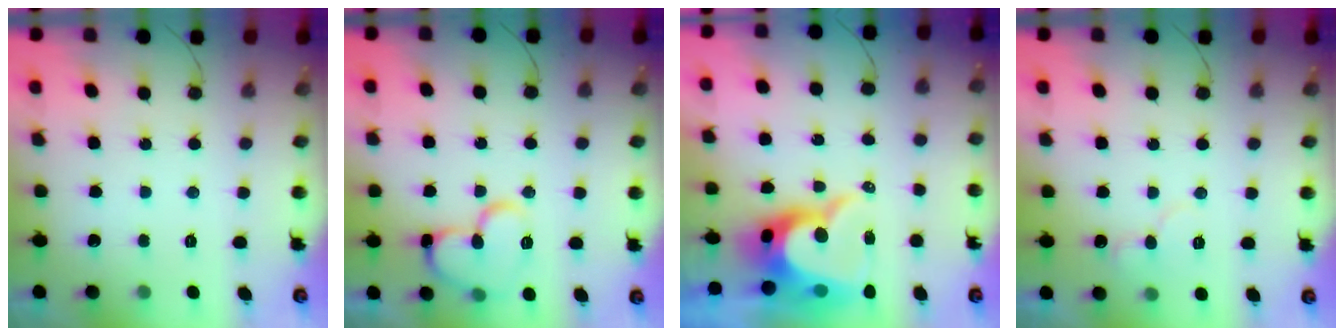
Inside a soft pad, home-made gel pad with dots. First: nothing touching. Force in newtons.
{"total": 12.5, "press": 12.3, "slide": 1.9}
{"total": 12.3, "press": 12.2, "slide": 0.9}
{"total": 8.4, "press": 8.4, "slide": 0.4}